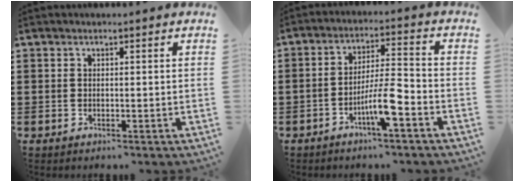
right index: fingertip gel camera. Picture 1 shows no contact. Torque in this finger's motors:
{"motor_torque": [2.14, 0.00, 1.05, 0.21]}